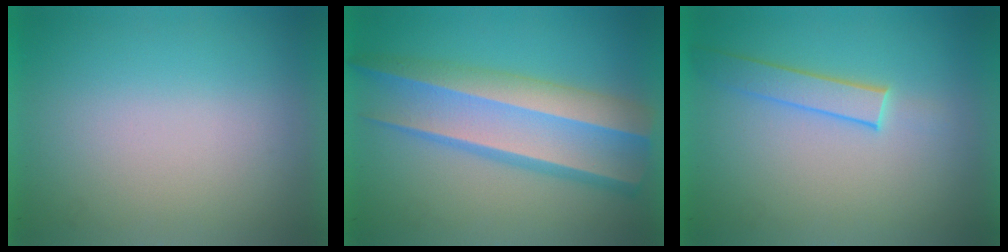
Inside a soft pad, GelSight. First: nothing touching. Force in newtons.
{"total": 6.3}
{"total": 1.9}